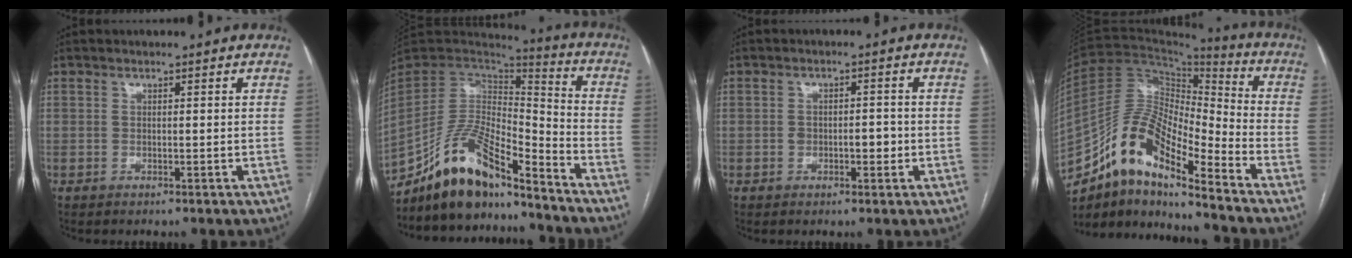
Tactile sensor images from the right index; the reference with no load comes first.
{"total": 15.1, "force": [-12.8, 3.5, 7.4], "torque": [-0.130, 0.035, -0.233]}
{"total": 4.1, "force": [-0.9, 1.7, 3.7], "torque": [-0.066, 0.010, -0.009]}
{"total": 14.9, "force": [-11.0, 3.7, 9.4], "torque": [-0.171, 0.040, -0.196]}